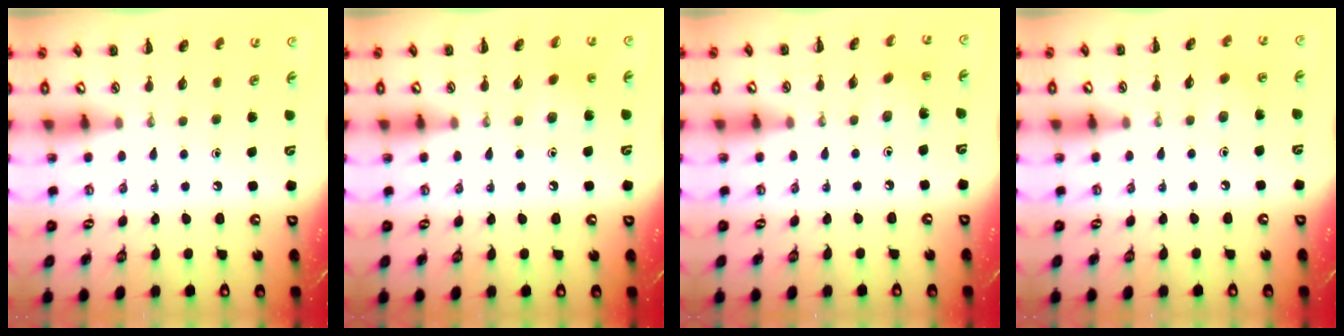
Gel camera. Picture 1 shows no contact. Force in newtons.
{"total": 6.9, "press": 6.6, "slide": 1.9}
{"total": 1.4, "press": 1.2, "slide": 0.6}
{"total": 3.4, "press": 3.3, "slide": 1.0}